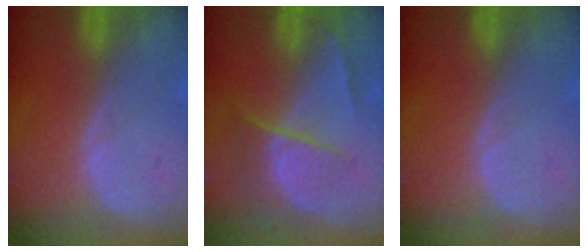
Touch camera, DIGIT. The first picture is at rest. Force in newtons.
{"total": 6.8, "press": 5.9, "slide": 3.4}
{"total": 0.0}